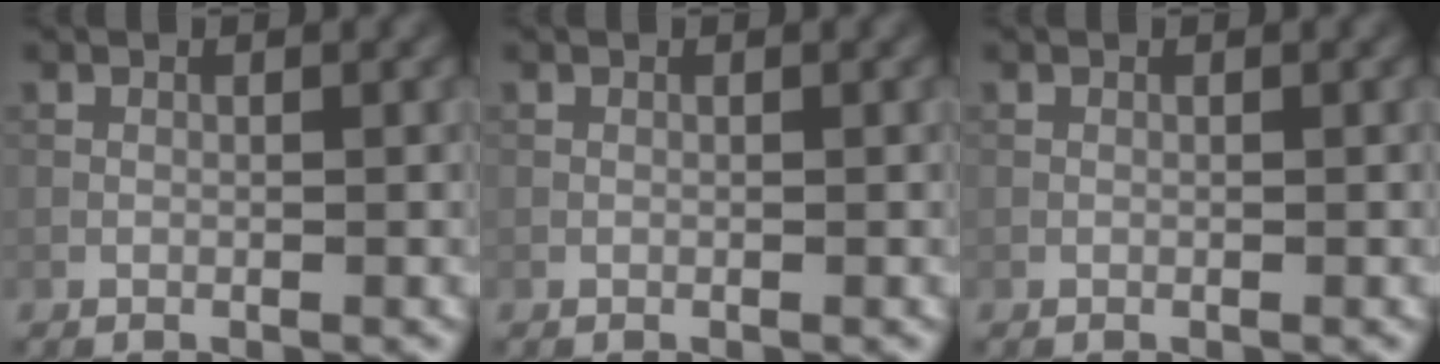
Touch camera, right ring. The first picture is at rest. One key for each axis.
{"total": 0.0}
{"total": 0.0}